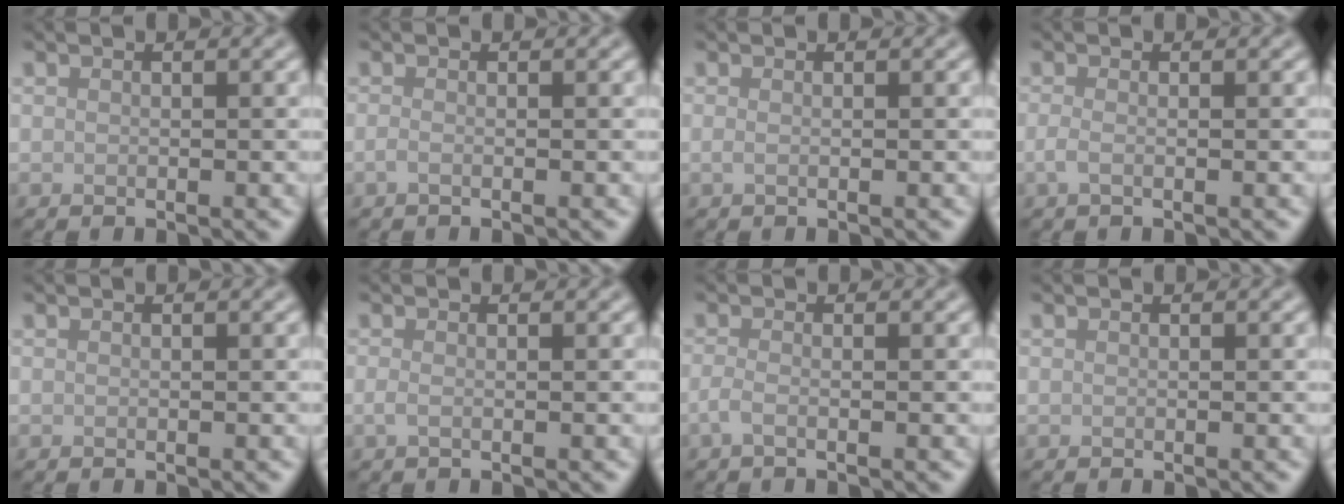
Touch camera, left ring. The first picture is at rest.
{"total": 0.8, "force": [-0.3, 0.3, 0.7], "torque": [-0.013, -0.003, -0.009]}
{"total": 0.6, "force": [-0.1, 0.2, 0.6], "torque": [-0.013, -0.001, -0.002]}
{"total": 1.1, "force": [-0.3, 0.4, 1.0], "torque": [-0.024, -0.004, -0.009]}
{"total": 0.0}
{"total": 0.8, "force": [-0.2, 0.3, 0.8], "torque": [-0.019, -0.004, -0.004]}
{"total": 1.4, "force": [-0.6, 0.4, 1.2], "torque": [-0.022, -0.004, -0.018]}
{"total": 0.0}